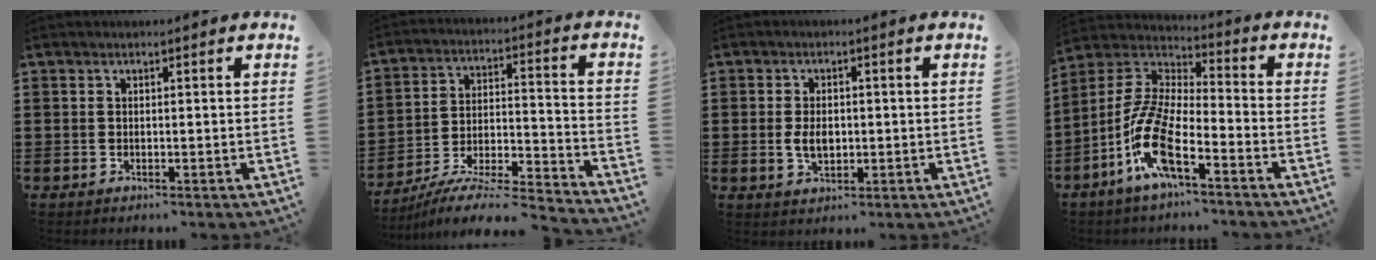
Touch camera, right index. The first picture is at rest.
{"total": 7.1, "force": [-6.6, 0.2, 2.7], "torque": [-0.048, -0.008, -0.134]}
{"total": 3.3, "force": [-0.2, 1.9, 2.7], "torque": [-0.053, 0.005, -0.003]}
{"total": 11.6, "force": [-6.5, 3.1, 9.1], "torque": [-0.226, -0.015, -0.137]}